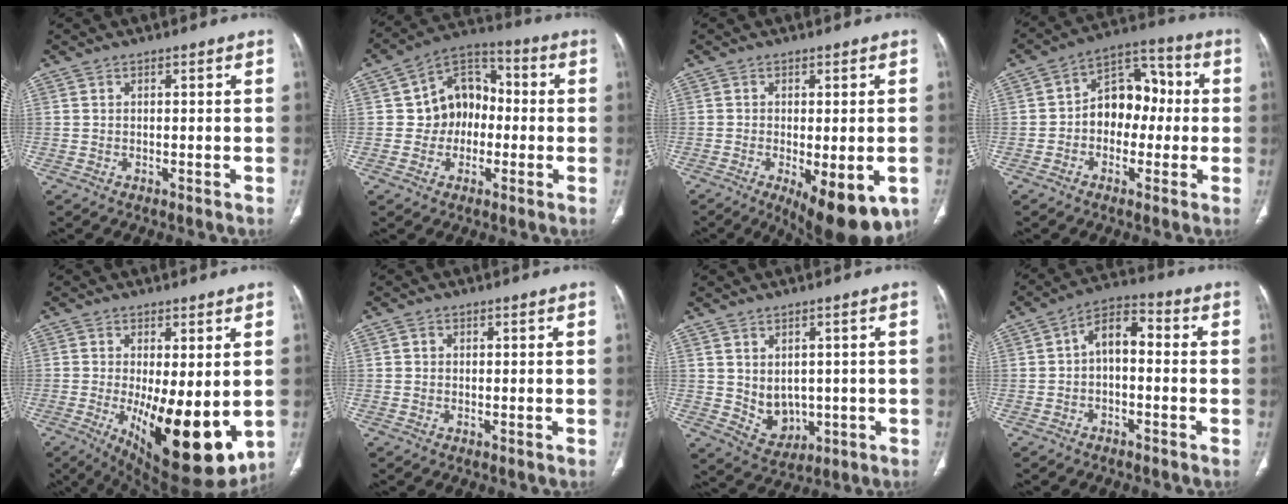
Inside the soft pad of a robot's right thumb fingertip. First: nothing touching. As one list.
[{"total": 11.1, "force": [-0.7, 9.2, 6.2], "torque": [-0.048, 0.036, -0.023]}, {"total": 13.2, "force": [-5.6, 5.2, 10.8], "torque": [-0.132, -0.007, -0.069]}, {"total": 11.5, "force": [-0.6, 8.3, 7.9], "torque": [-0.076, 0.044, -0.023]}, {"total": 17.9, "force": [-3.2, 6.8, 16.2], "torque": [-0.223, -0.035, -0.022]}, {"total": 0.8, "force": [0.1, 0.8, 0.2], "torque": [0.000, 0.002, 0.001]}, {"total": 6.3, "force": [0.1, 5.0, 3.8], "torque": [-0.040, -0.013, 0.027]}, {"total": 7.3, "force": [-0.4, 4.3, 5.9], "torque": [-0.083, 0.035, -0.021]}]